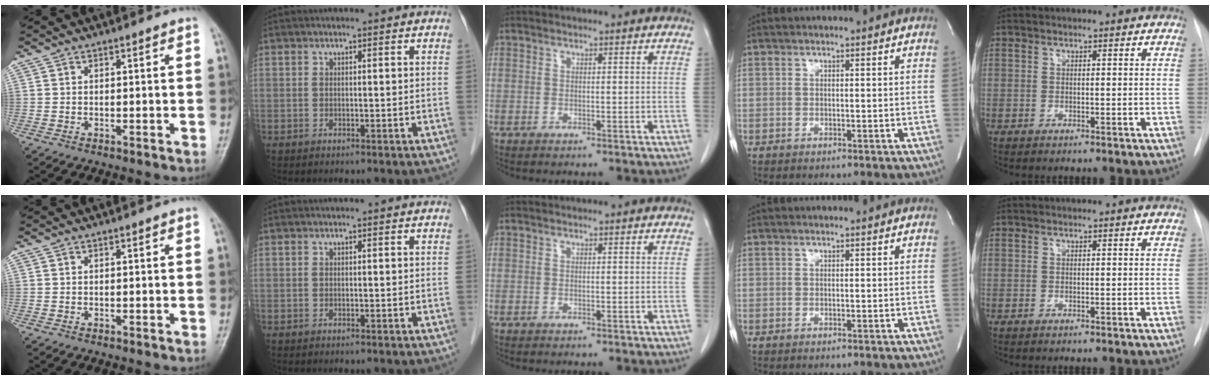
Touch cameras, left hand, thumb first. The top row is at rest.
{}